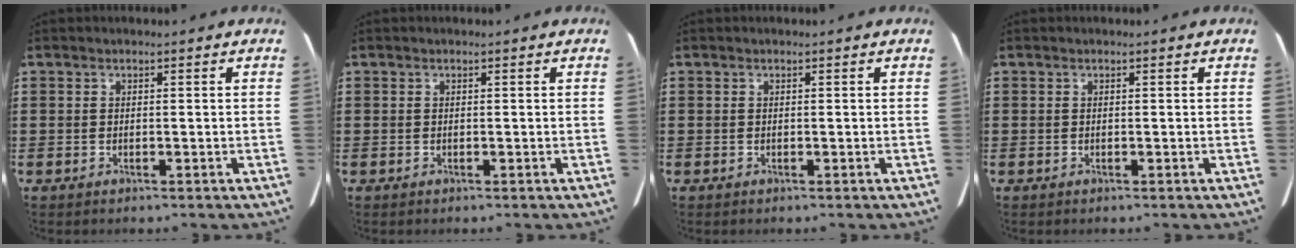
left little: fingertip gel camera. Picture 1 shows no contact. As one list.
[{"total": 0.0}, {"total": 0.0}, {"total": 0.0}]